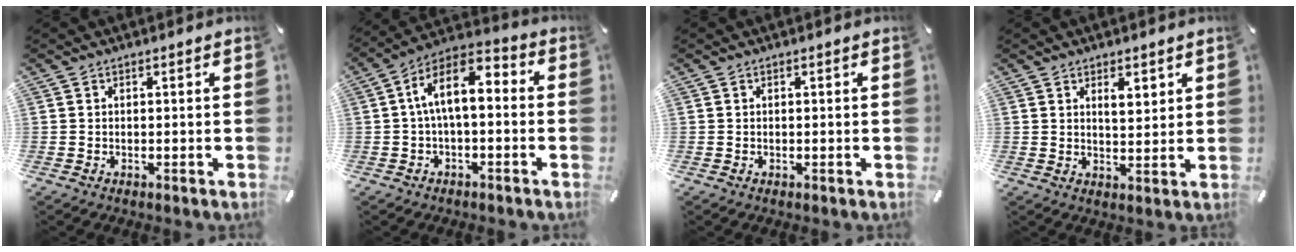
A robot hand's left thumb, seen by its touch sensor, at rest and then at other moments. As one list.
[{"total": 10.6, "force": [0.4, 5.2, 9.2], "torque": [-0.184, 0.005, 0.008]}, {"total": 0.0}, {"total": 4.4, "force": [2.6, 2.0, 2.8], "torque": [-0.028, -0.015, 0.040]}]